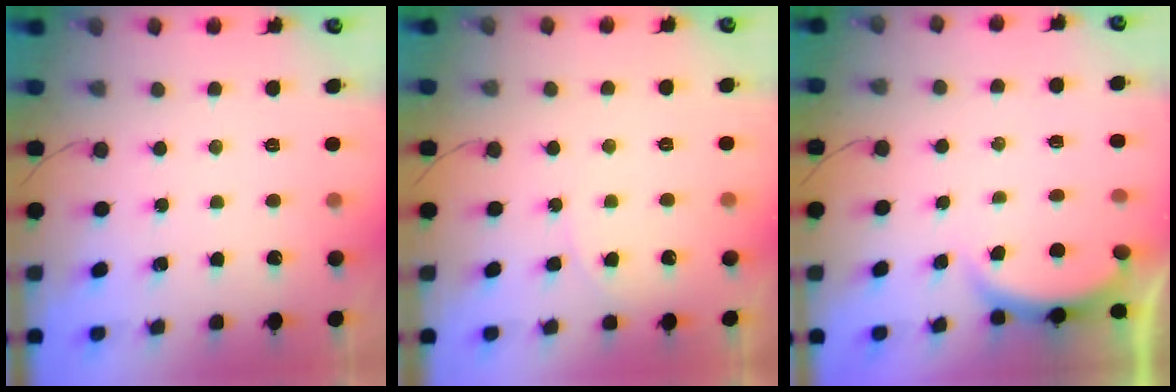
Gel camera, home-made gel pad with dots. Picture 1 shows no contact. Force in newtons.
{"total": 4.6, "press": 4.3, "slide": 1.6}
{"total": 2.8, "press": 2.7, "slide": 0.6}